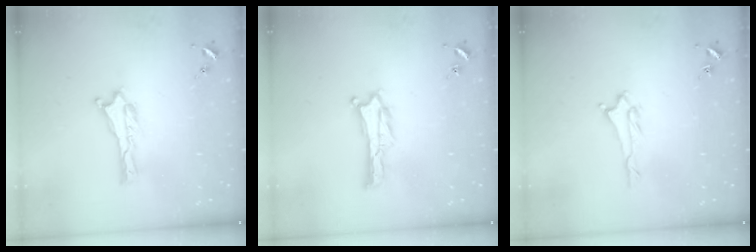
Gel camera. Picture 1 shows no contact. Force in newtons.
{"total": 0.0}
{"total": 1.6, "press": 1.6, "slide": 0.1}